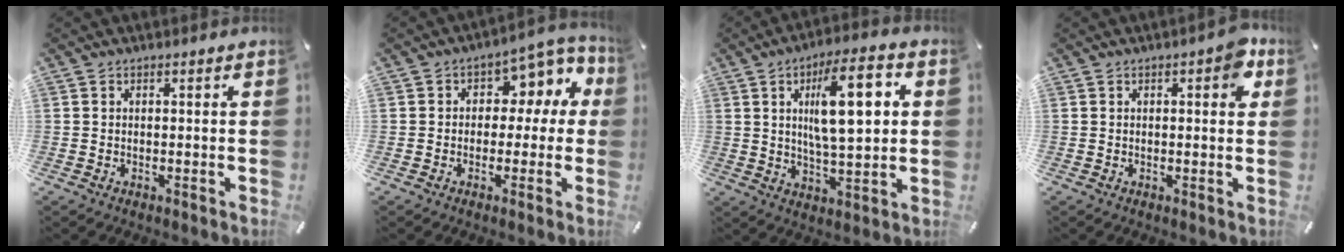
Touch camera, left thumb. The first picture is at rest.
{"total": 7.2, "force": [1.5, 5.8, 4.0], "torque": [-0.042, -0.016, 0.020]}
{"total": 16.2, "force": [4.5, 5.8, 14.4], "torque": [-0.237, -0.006, 0.065]}
{"total": 4.4, "force": [1.3, 1.8, 3.8], "torque": [-0.046, -0.003, 0.014]}